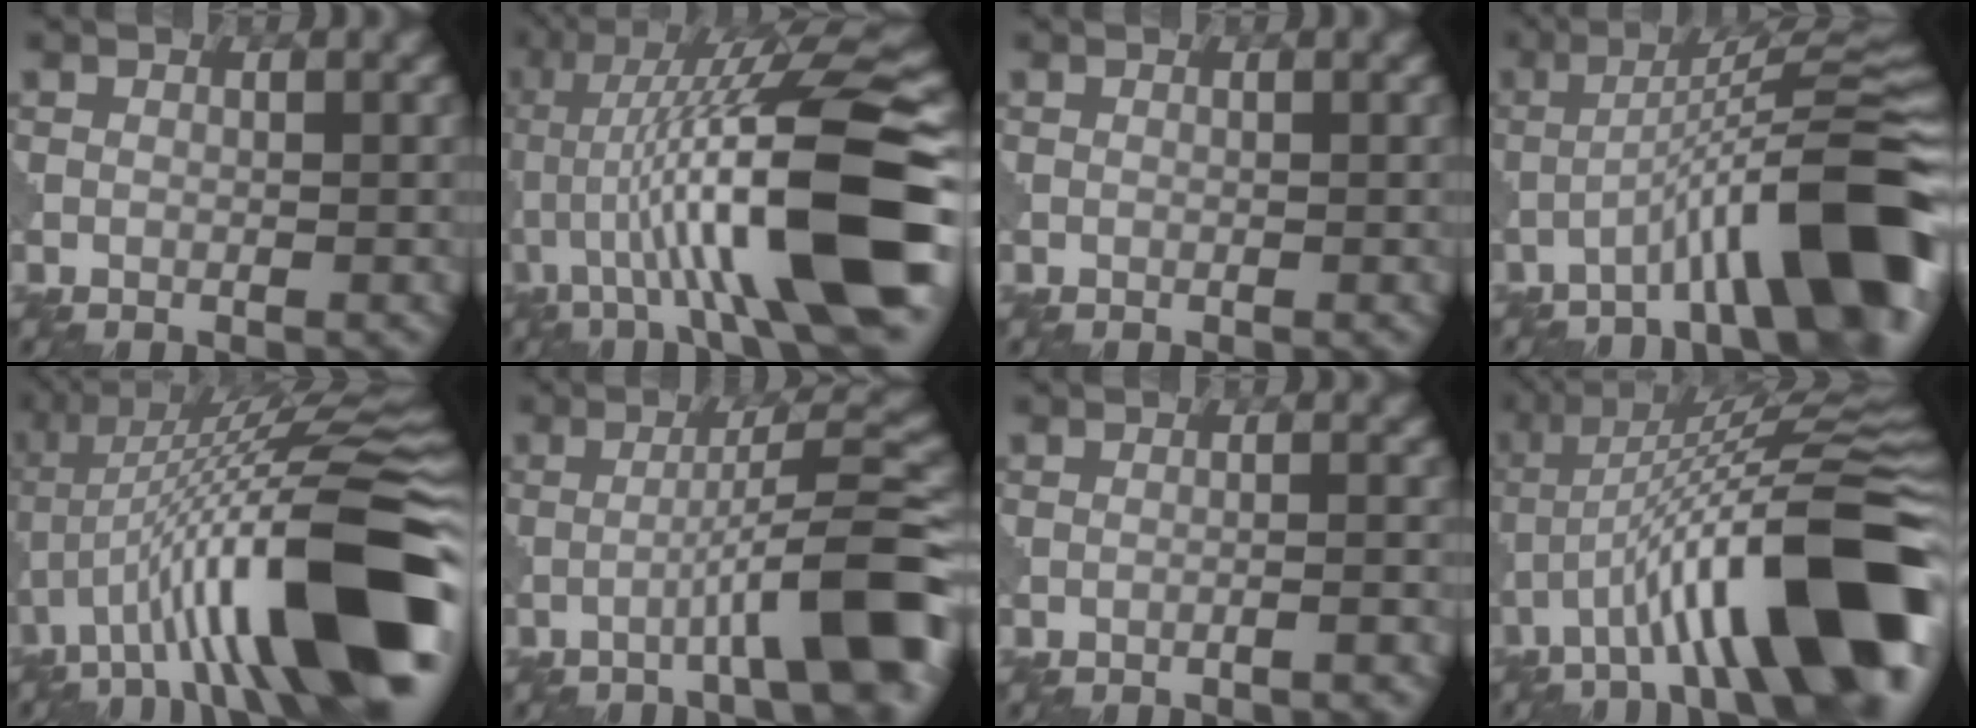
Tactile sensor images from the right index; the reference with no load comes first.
{"total": 14.0, "force": [-2.4, 1.9, 13.7], "torque": [-0.208, 0.035, -0.034]}
{"total": 0.0}
{"total": 11.2, "force": [-5.5, 1.4, 9.6], "torque": [-0.134, 0.029, -0.085]}
{"total": 16.1, "force": [-4.5, 4.0, 15.0], "torque": [-0.239, 0.029, -0.070]}
{"total": 7.8, "force": [-2.9, 0.7, 7.2], "torque": [-0.097, 0.025, -0.057]}
{"total": 1.4, "force": [-0.8, 0.3, 1.1], "torque": [-0.009, 0.006, -0.030]}
{"total": 14.7, "force": [-5.4, 3.1, 13.3], "torque": [-0.209, 0.020, -0.080]}